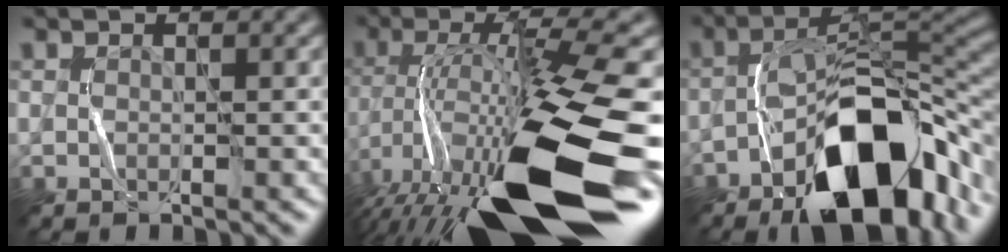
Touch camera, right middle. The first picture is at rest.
{"total": 17.1, "force": [-7.9, 3.5, 14.7], "torque": [-0.266, 0.007, -0.135]}
{"total": 13.5, "force": [-7.2, 5.8, 9.8], "torque": [-0.139, 0.014, -0.125]}